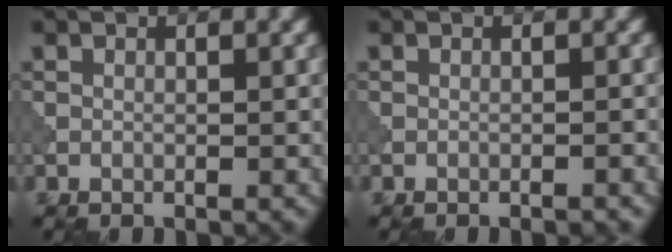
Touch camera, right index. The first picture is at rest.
{"total": 0.8, "force": [-0.7, 0.1, 0.4], "torque": [-0.003, 0.002, -0.014]}